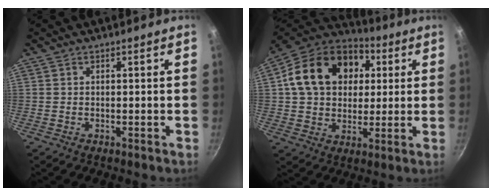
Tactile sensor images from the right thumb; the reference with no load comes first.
{"total": 20.9, "force": [4.7, 15.8, 12.8], "torque": [-0.201, 0.024, 0.069]}